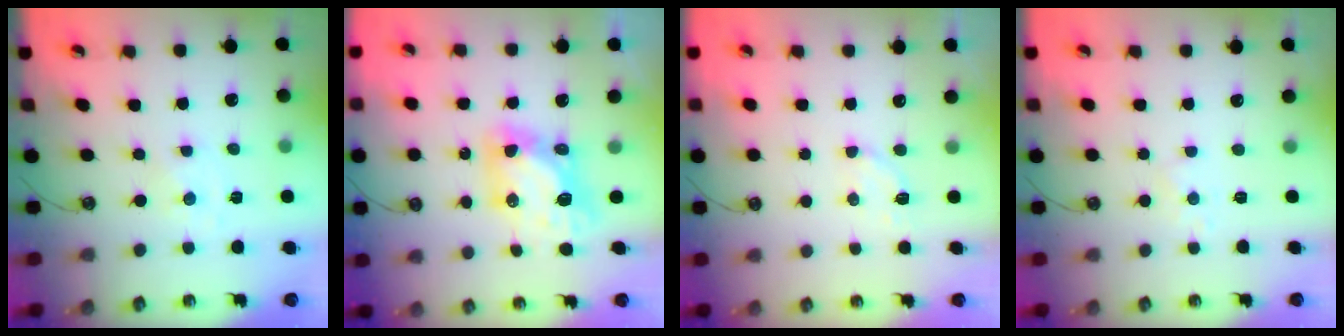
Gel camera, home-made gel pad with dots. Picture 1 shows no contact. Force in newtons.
{"total": 10.5, "press": 10.4, "slide": 1.0}
{"total": 4.8, "press": 4.7, "slide": 0.7}
{"total": 4.8, "press": 4.7, "slide": 0.6}